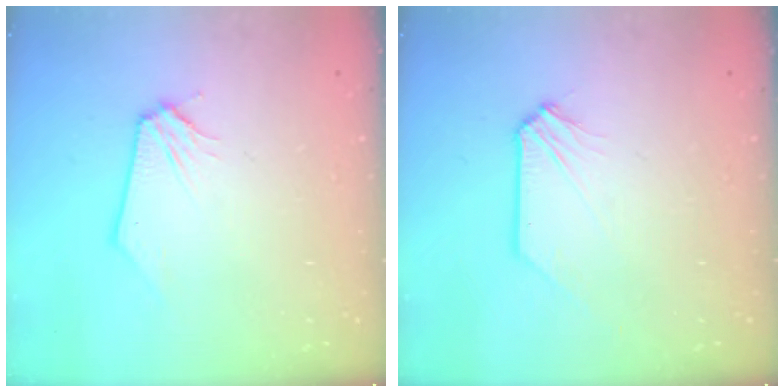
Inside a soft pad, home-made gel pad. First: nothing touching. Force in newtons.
{"total": 0.0}